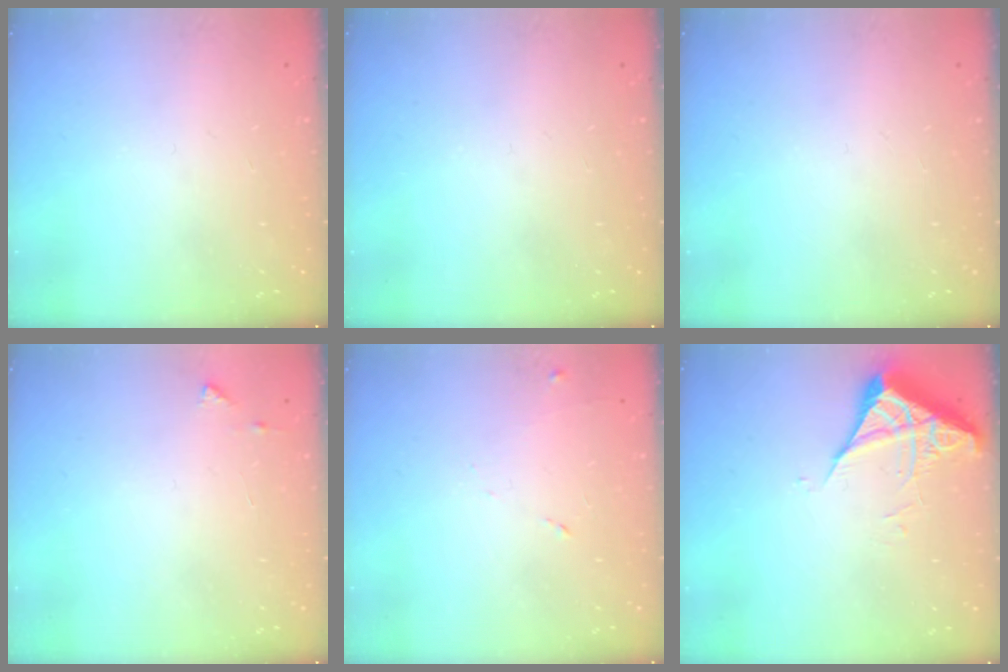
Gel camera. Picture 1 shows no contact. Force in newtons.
{"total": 0.0}
{"total": 0.0}
{"total": 4.1, "press": 4.1, "slide": 0.5}
{"total": 6.1, "press": 6.1, "slide": 0.6}
{"total": 5.4, "press": 5.3, "slide": 0.6}